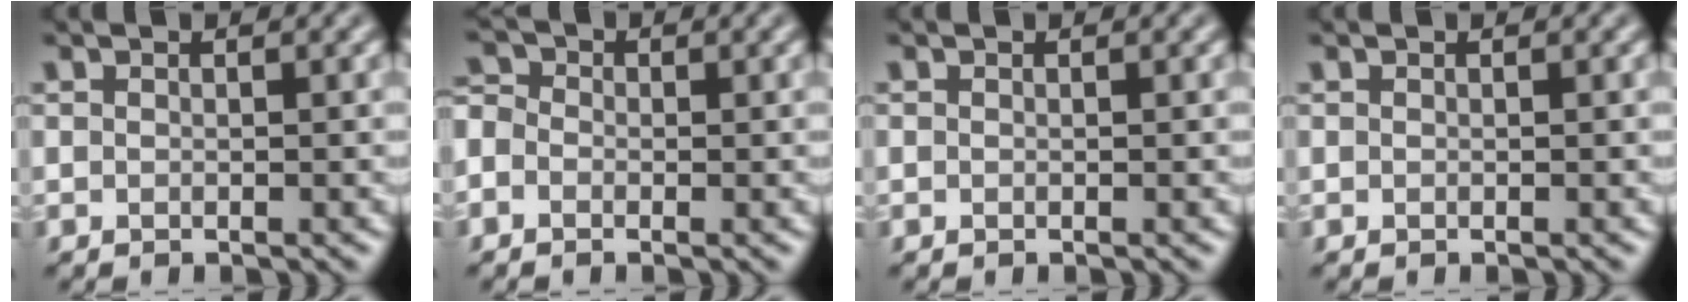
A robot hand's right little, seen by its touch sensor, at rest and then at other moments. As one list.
[{"total": 2.3, "force": [-0.5, 1.9, 1.1], "torque": [-0.018, 0.012, -0.025]}, {"total": 0.0}, {"total": 0.0}]